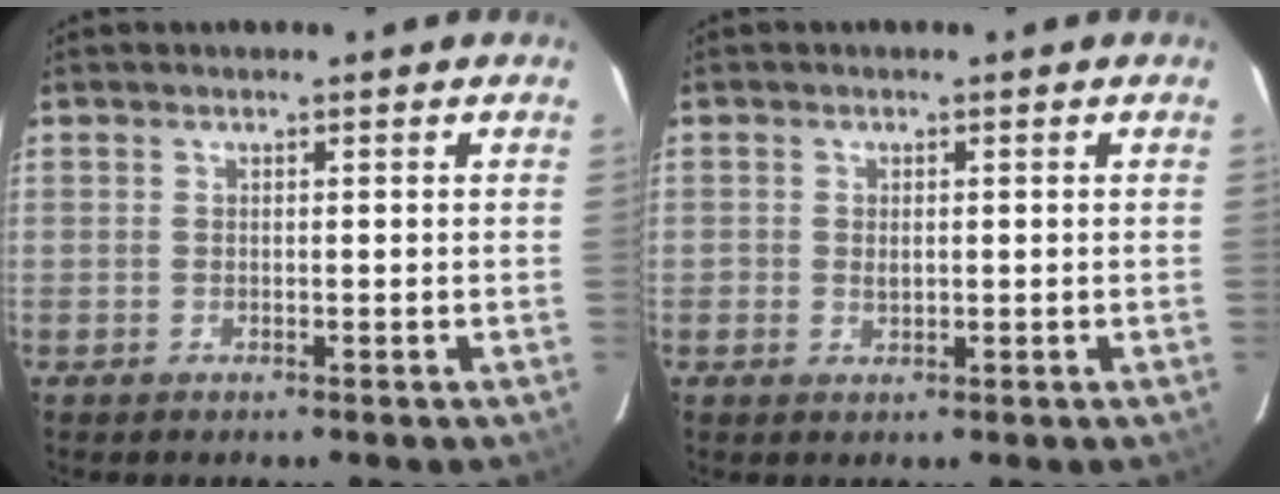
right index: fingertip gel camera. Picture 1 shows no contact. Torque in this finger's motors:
{"motor_torque": [-0.15, -0.03, -0.06, 0.00]}